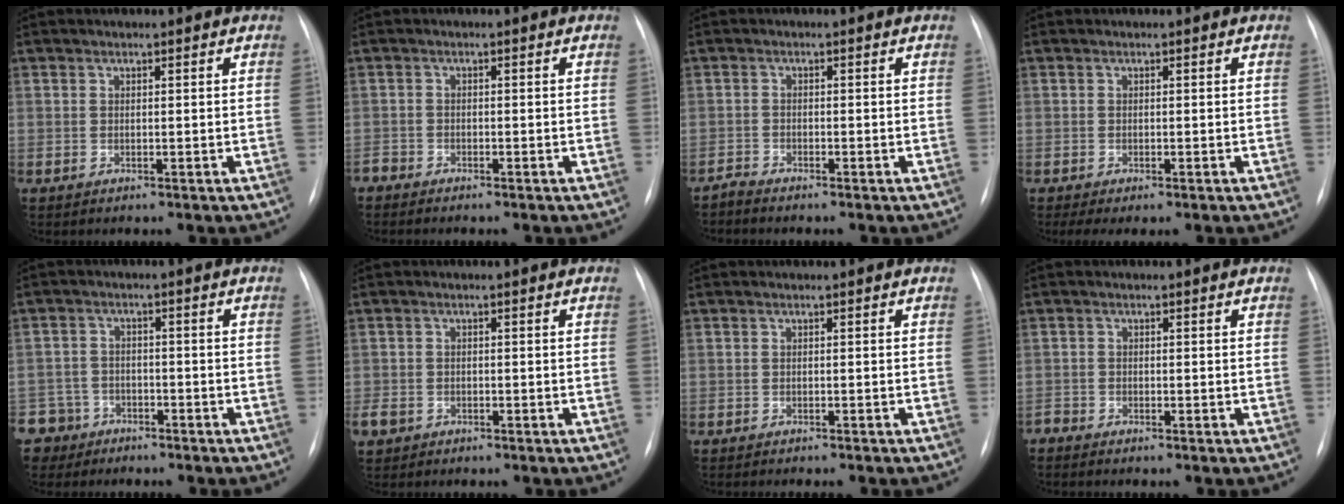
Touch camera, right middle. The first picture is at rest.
{"total": 1.6, "force": [-1.6, 0.3, -0.1], "torque": [0.001, -0.005, -0.029]}
{"total": 1.3, "force": [-1.3, -0.3, -0.2], "torque": [0.004, -0.009, -0.026]}
{"total": 2.8, "force": [-1.9, 0.7, 1.9], "torque": [-0.030, -0.011, -0.025]}
{"total": 6.7, "force": [-5.1, 4.4, -0.4], "torque": [-0.003, 0.000, -0.091]}
{"total": 3.5, "force": [-2.4, 2.3, 0.9], "torque": [-0.021, -0.001, -0.040]}
{"total": 4.9, "force": [-4.3, 0.7, 2.2], "torque": [-0.026, -0.008, -0.049]}
{"total": 1.3, "force": [-1.3, -0.1, -0.1], "torque": [0.000, -0.006, -0.023]}